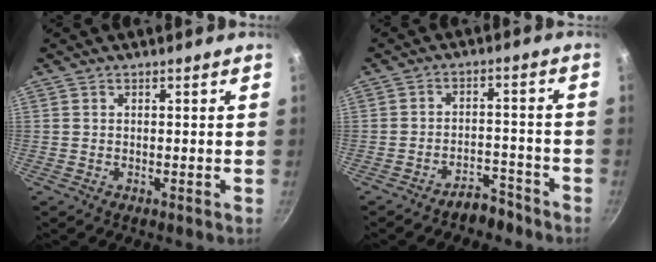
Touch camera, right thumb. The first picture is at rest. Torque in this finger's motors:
{"motor_torque": [-0.23, -0.04, -0.16, 0.09, 0.02]}